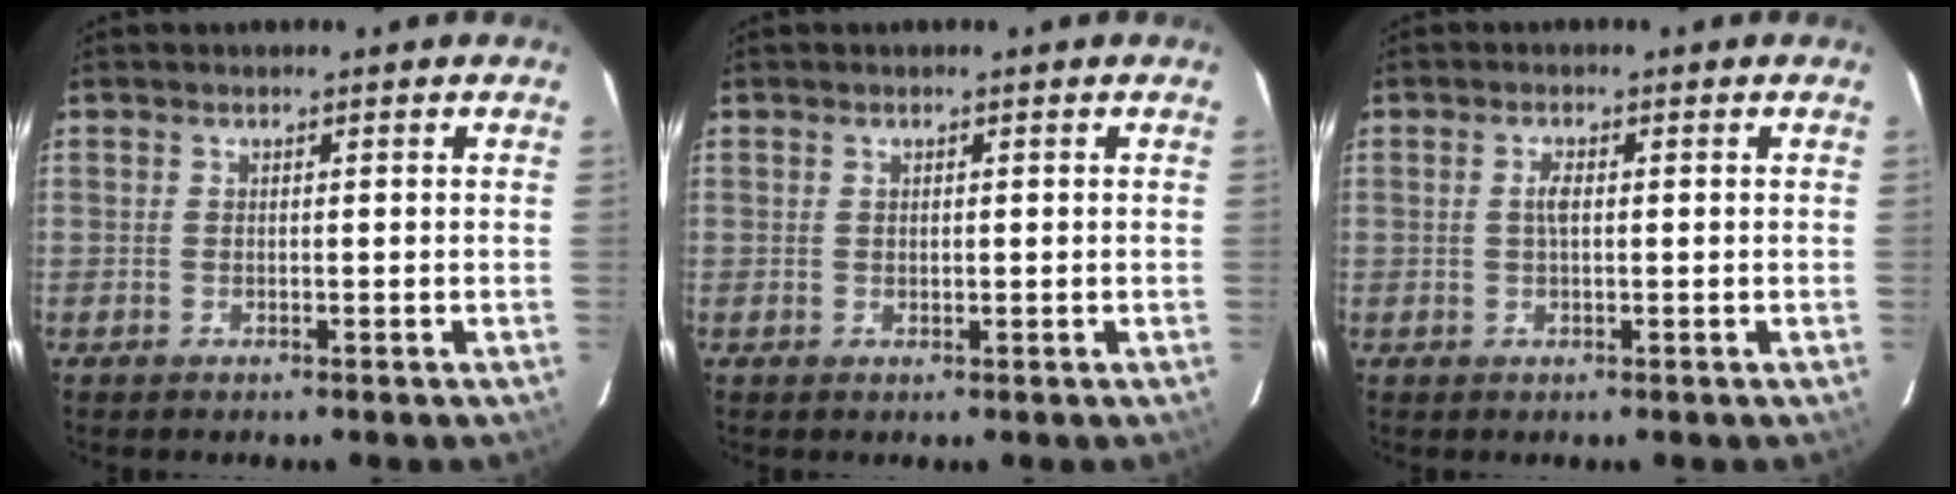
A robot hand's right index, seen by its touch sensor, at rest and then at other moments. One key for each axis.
{"total": 0.7, "fx": 0.2, "fy": 0.4, "fz": 0.5, "tx": -0.008, "ty": 0.002, "tz": 0.005}
{"total": 1.9, "fx": 0.1, "fy": 0.8, "fz": 1.7, "tx": -0.034, "ty": 0.003, "tz": 0.001}